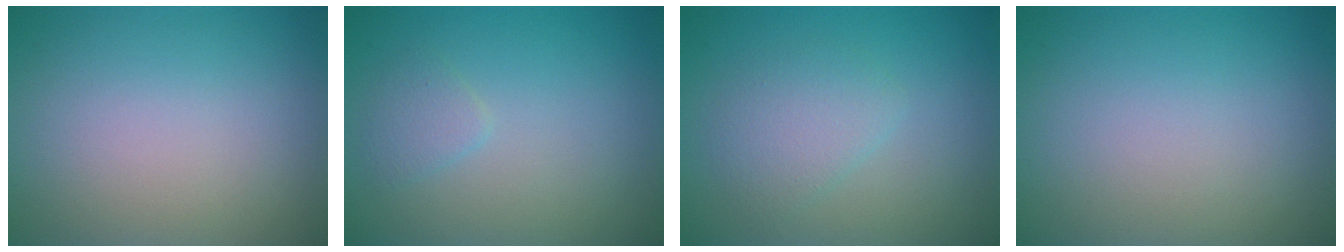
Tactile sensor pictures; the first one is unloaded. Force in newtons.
{"total": 1.2, "press": 1.2, "slide": 0.1}
{"total": 2.4, "press": 2.4, "slide": 0.1}
{"total": 0.0}